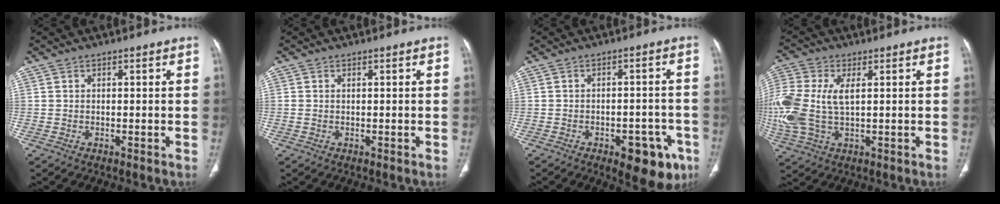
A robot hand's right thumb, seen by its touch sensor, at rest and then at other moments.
{"total": 0.7, "force": [0.1, 0.4, 0.5], "torque": [-0.021, 0.009, 0.007]}
{"total": 11.1, "force": [-5.6, 5.4, 7.9], "torque": [-0.067, 0.026, -0.064]}
{"total": 15.4, "force": [1.4, 8.6, 12.6], "torque": [-0.330, 0.004, 0.033]}